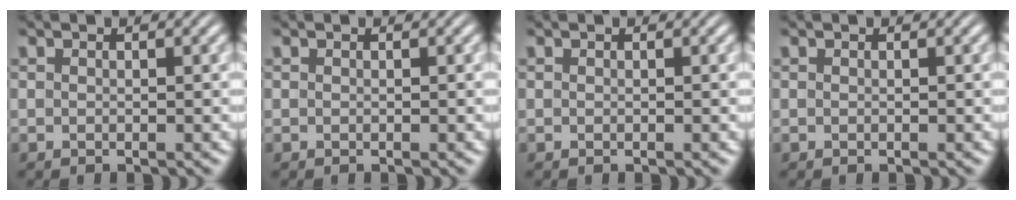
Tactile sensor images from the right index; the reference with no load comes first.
{"total": 0.0}
{"total": 0.0}
{"total": 0.0}